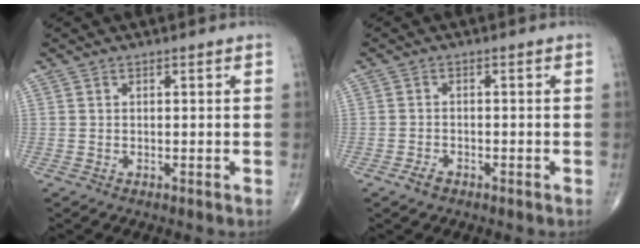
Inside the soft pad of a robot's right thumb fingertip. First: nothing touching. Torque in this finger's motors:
{"motor_torque": [0.05, -0.08, -0.13, -0.15, -0.01]}